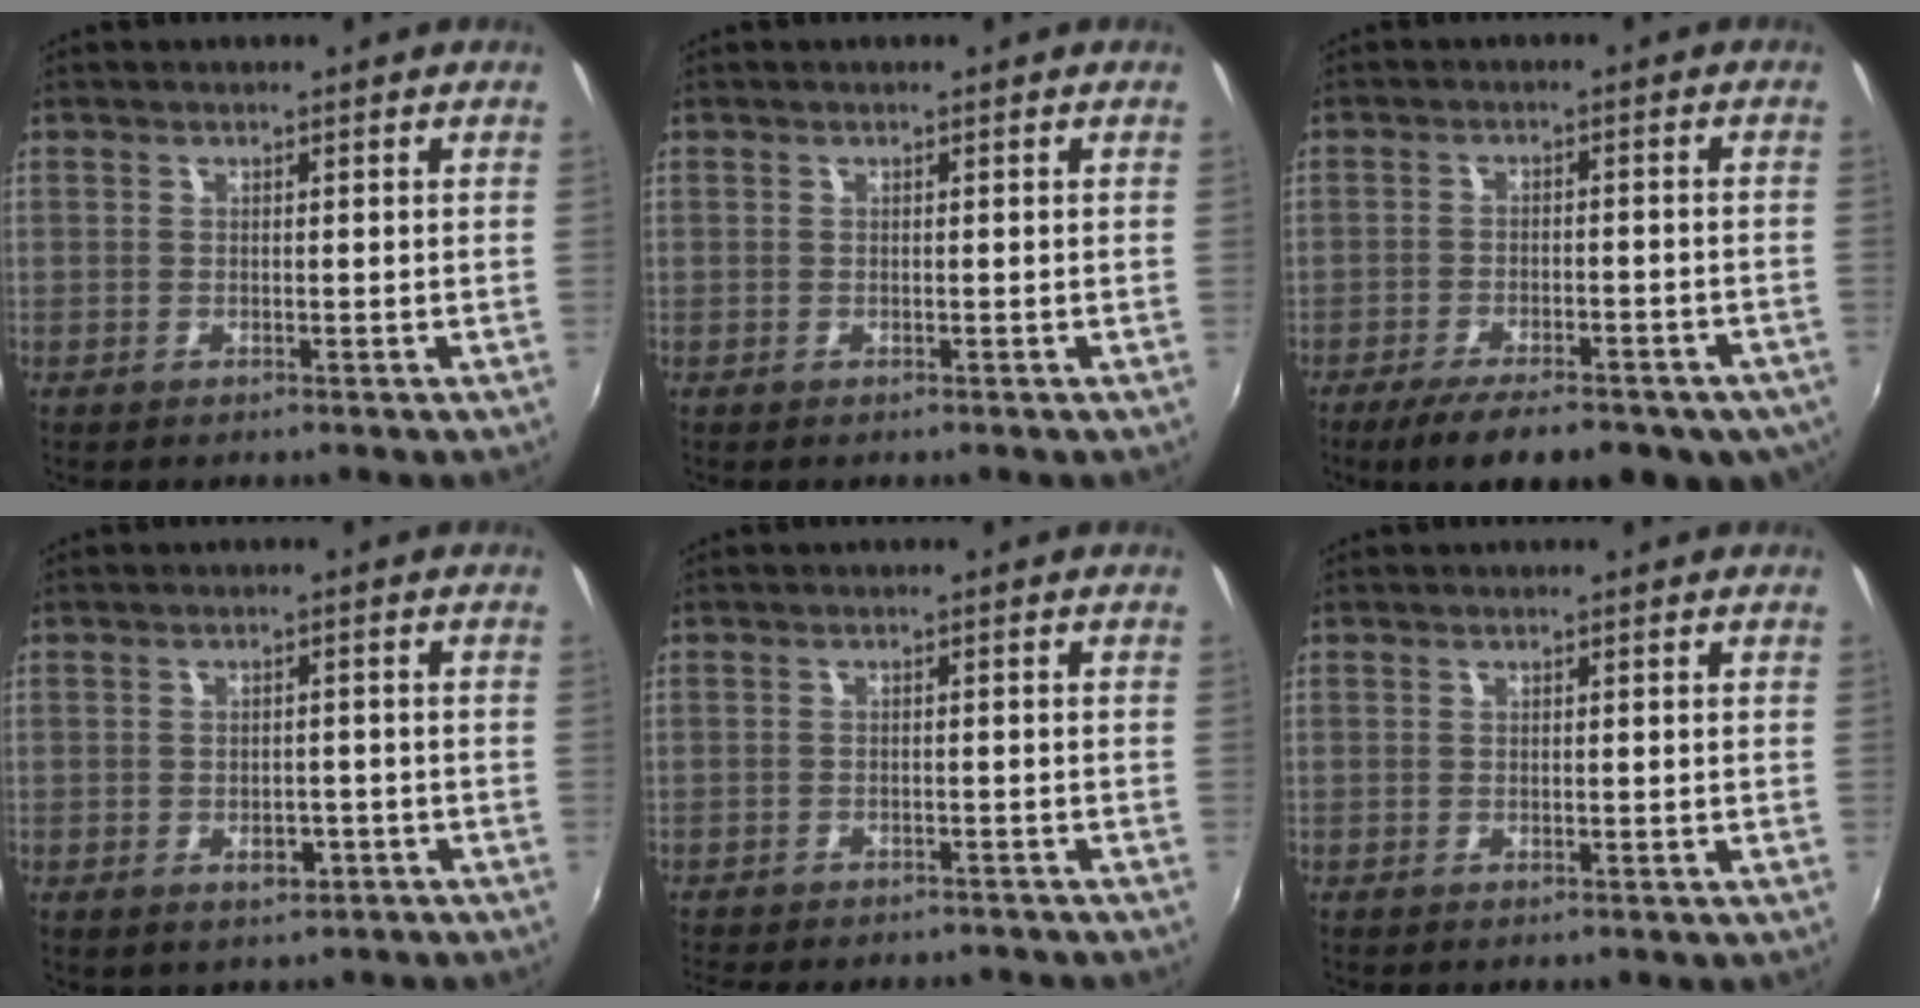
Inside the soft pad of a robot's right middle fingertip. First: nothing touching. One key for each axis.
{"total": 0.0}
{"total": 16.5, "fx": -11.7, "fy": 6.0, "fz": 10.0, "tx": -0.177, "ty": -0.035, "tz": -0.155}
{"total": 4.3, "fx": -2.4, "fy": 3.0, "fz": 2.0, "tx": -0.041, "ty": 0.000, "tz": -0.024}
{"total": 11.5, "fx": -10.1, "fy": 3.5, "fz": 4.3, "tx": -0.099, "ty": -0.017, "tz": -0.137}
{"total": 0.0}